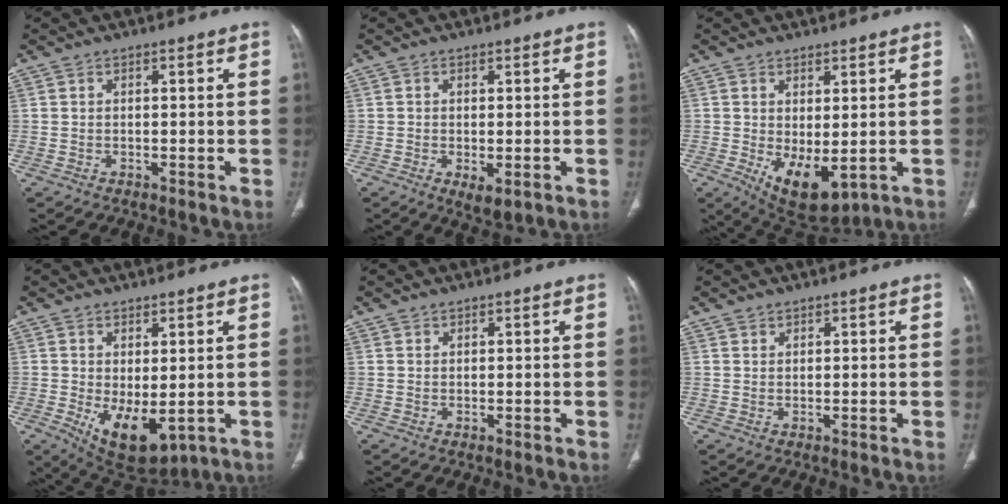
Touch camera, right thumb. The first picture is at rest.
{"total": 3.5, "force": [-1.1, 1.5, 2.9], "torque": [-0.047, -0.010, -0.010]}
{"total": 9.0, "force": [-1.3, 4.4, 7.7], "torque": [-0.113, -0.016, 0.003]}
{"total": 9.5, "force": [-1.5, 4.8, 8.1], "torque": [-0.119, -0.017, 0.002]}
{"total": 0.6, "force": [0.5, 0.3, -0.1], "torque": [0.006, -0.003, 0.007]}
{"total": 0.9, "force": [0.8, 0.4, -0.1], "torque": [0.012, -0.005, 0.010]}